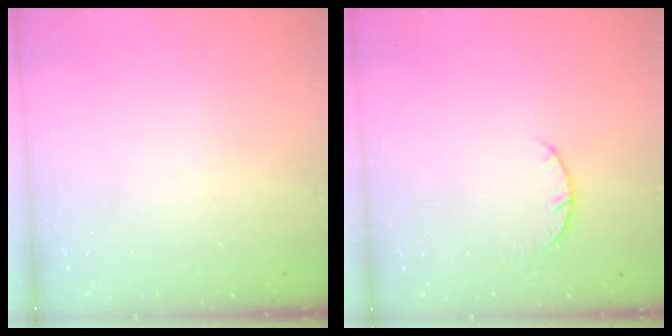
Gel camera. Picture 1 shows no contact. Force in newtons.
{"total": 4.3, "press": 4.2, "slide": 0.6}